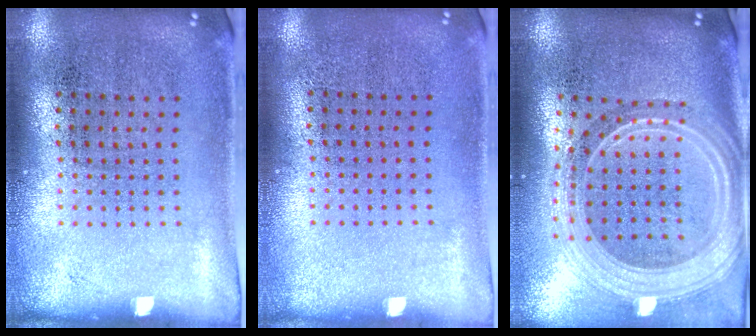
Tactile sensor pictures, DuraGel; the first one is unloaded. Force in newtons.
{"total": 0.0}
{"total": 2.7, "press": 2.3, "slide": 1.4}